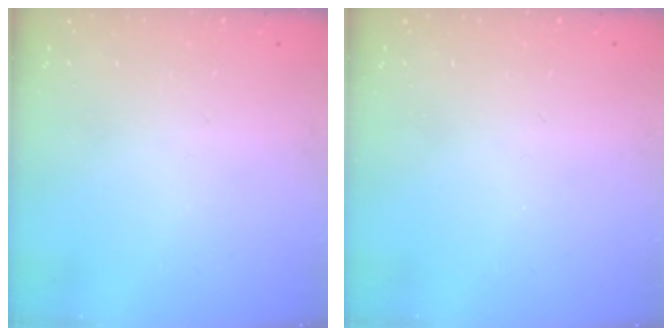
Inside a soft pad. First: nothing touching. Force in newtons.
{"total": 0.0}